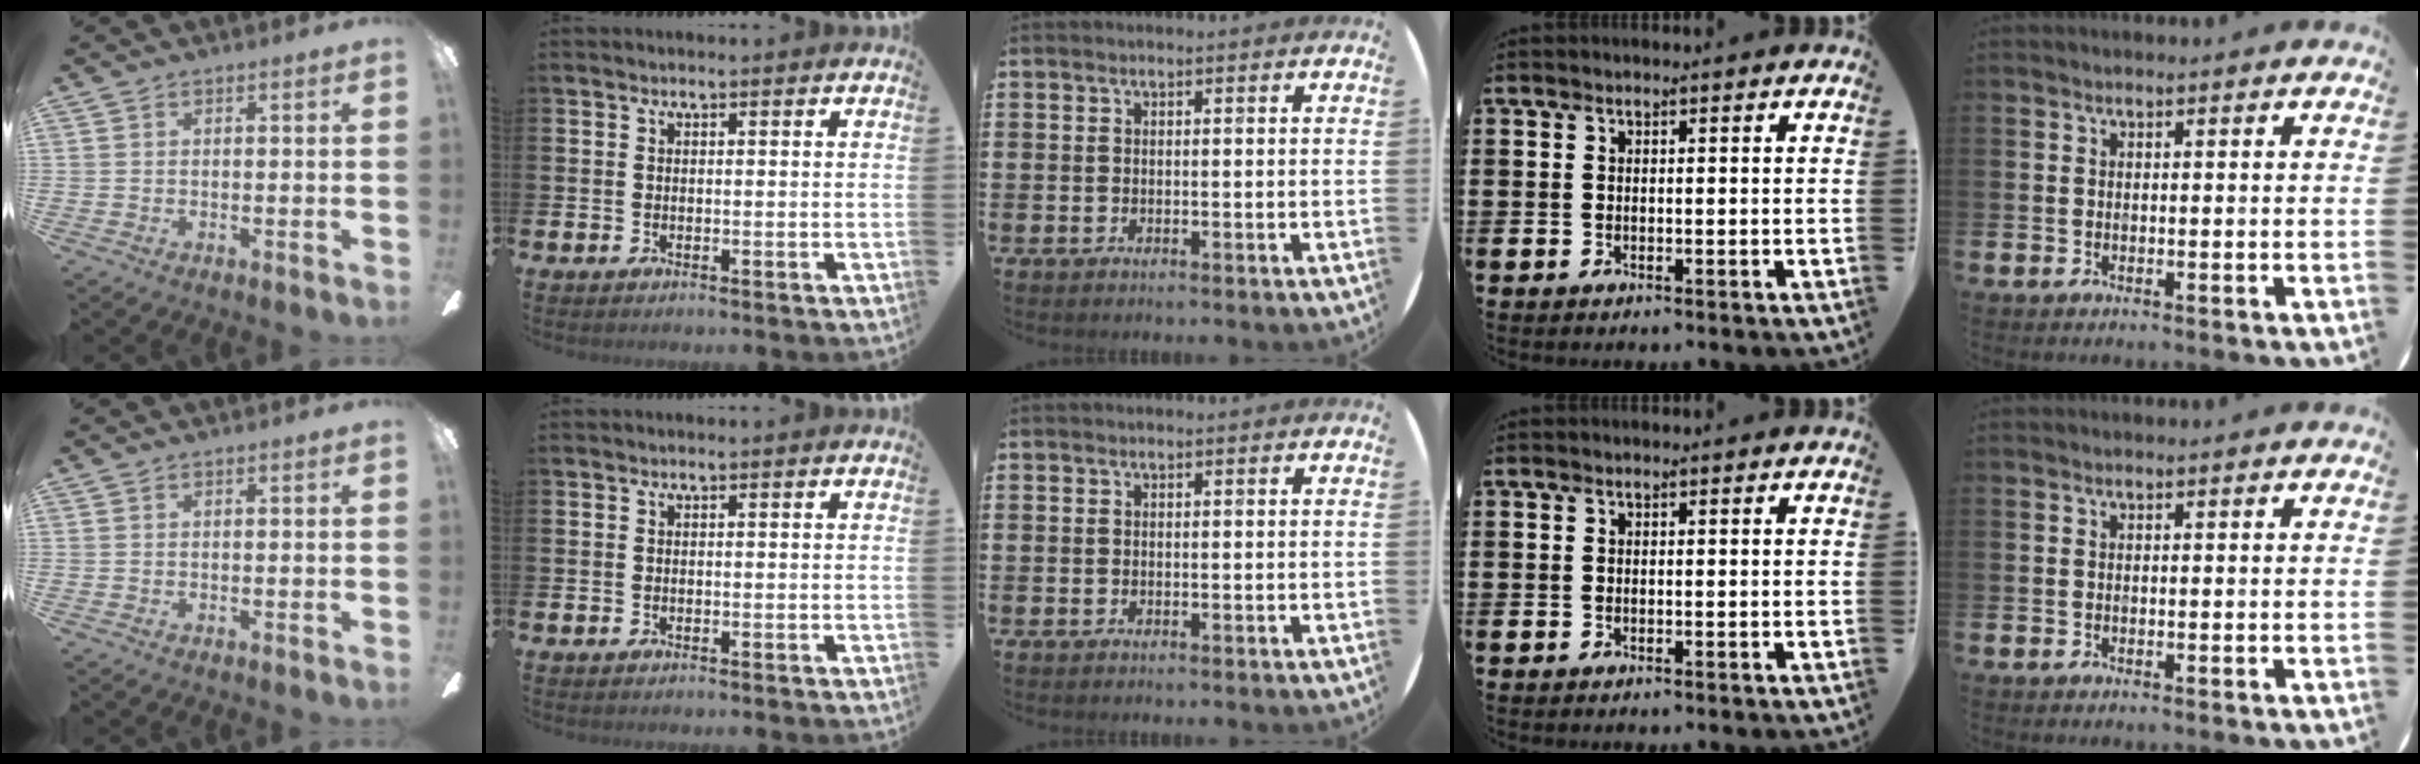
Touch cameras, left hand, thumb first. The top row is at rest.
{}